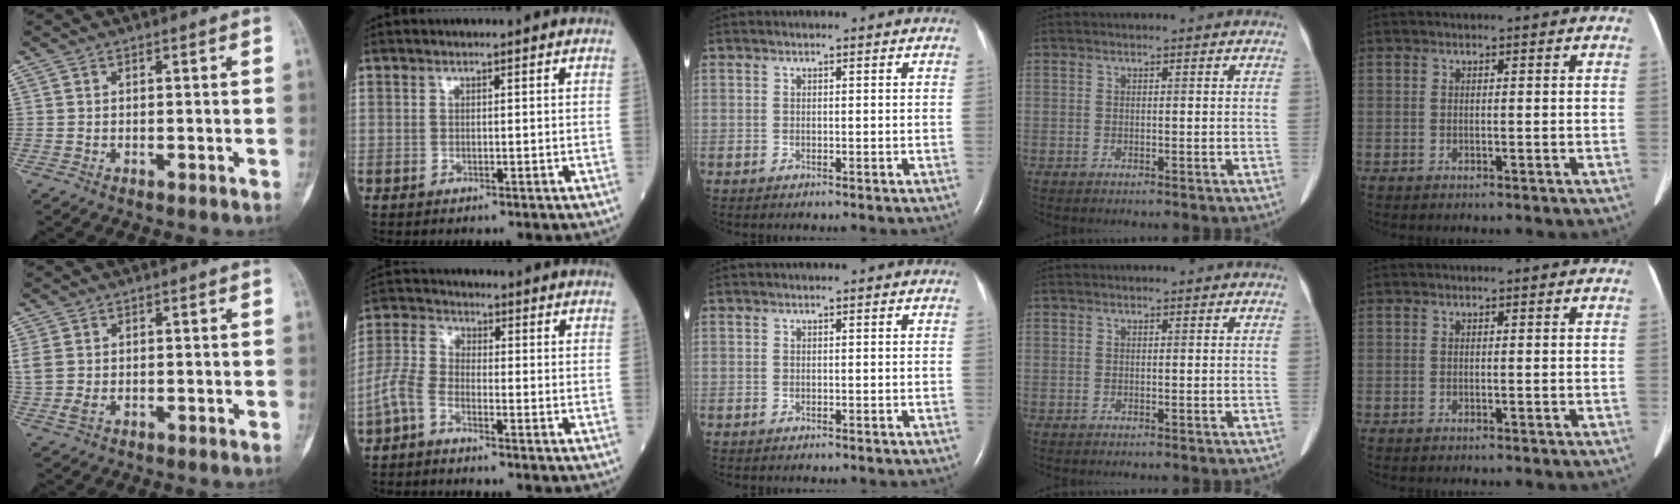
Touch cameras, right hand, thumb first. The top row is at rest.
{"thumb": {"total": 5.1, "force": [0.5, 3.7, 3.6], "torque": [-0.103, 0.002, 0.019]}, "index": {"total": 4.4, "force": [-2.6, 1.7, 3.0], "torque": [-0.084, 0.004, -0.067]}}